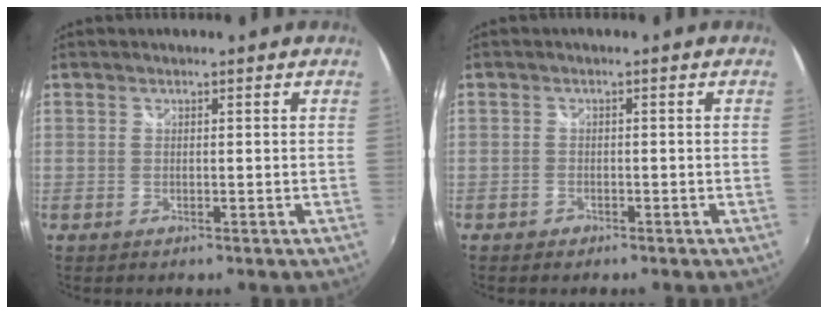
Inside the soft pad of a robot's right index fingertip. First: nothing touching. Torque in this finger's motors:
{"motor_torque": [0.13, -0.06, 0.06, 0.01]}